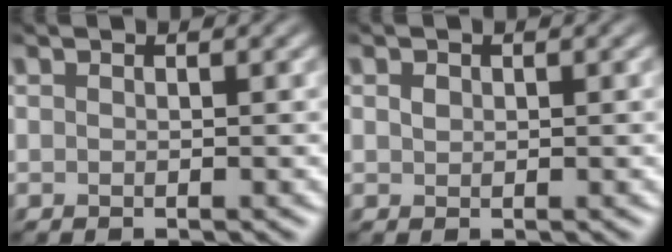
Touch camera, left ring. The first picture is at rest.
{"total": 0.7, "force": [0.2, 0.5, 0.3], "torque": [-0.007, -0.001, 0.004]}